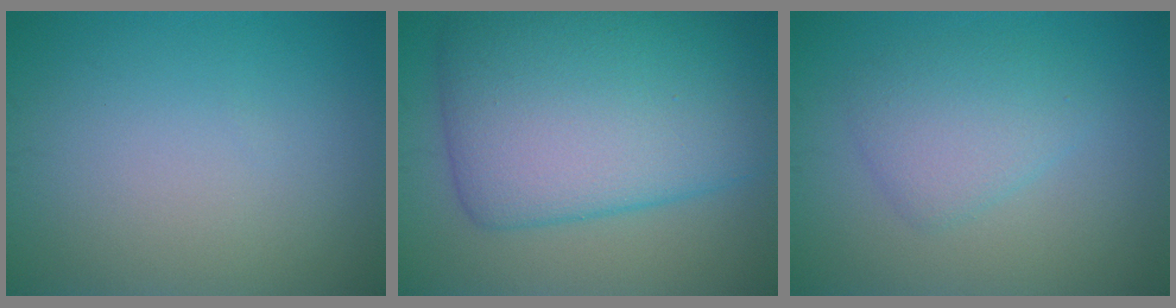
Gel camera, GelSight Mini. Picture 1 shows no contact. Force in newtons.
{"total": 11.3, "press": 11.3, "slide": 0.1}
{"total": 3.1, "press": 3.1, "slide": 0.2}